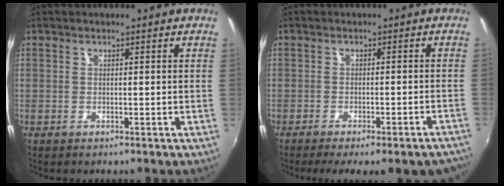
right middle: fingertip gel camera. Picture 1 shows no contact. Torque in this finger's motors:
{"motor_torque": [1.07, -1.07, 0.16, 0.06]}